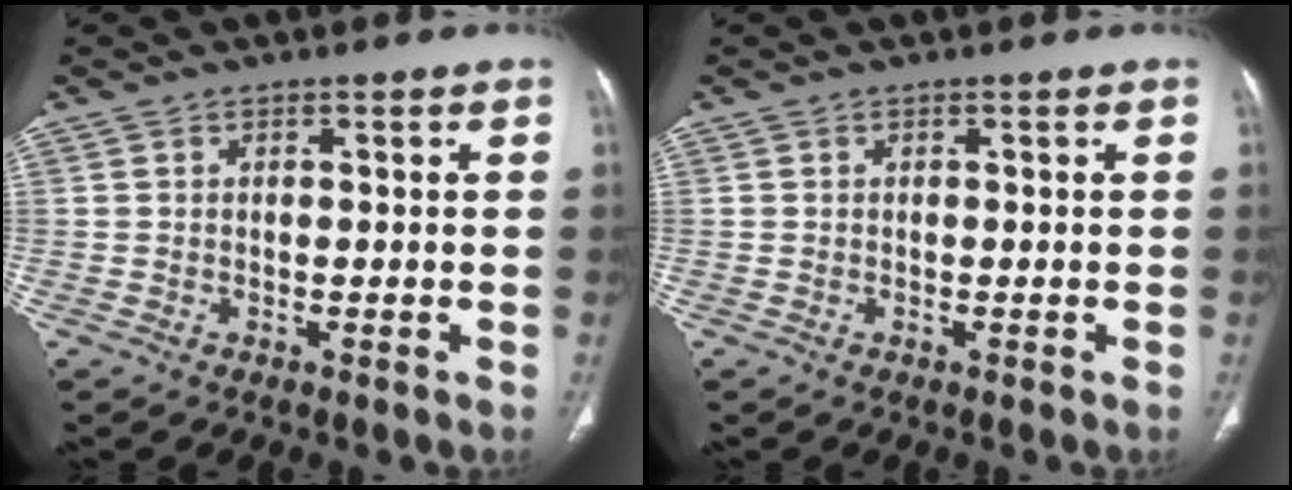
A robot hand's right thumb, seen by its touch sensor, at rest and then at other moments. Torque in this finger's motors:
{"motor_torque": [0.00, 0.00, 0.00, -0.03, 0.00]}